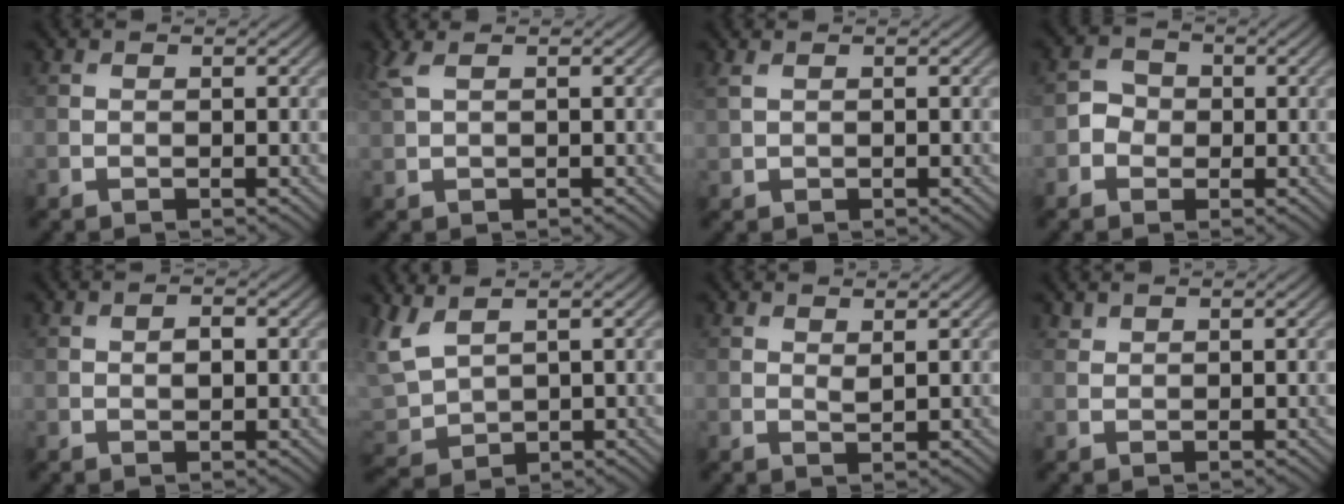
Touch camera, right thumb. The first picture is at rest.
{"total": 2.3, "force": [1.3, 0.6, 1.9], "torque": [-0.050, 0.012, 0.030]}
{"total": 1.4, "force": [0.8, 0.7, 1.0], "torque": [-0.030, 0.003, 0.021]}
{"total": 2.4, "force": [-0.7, 2.2, 0.9], "torque": [-0.015, 0.001, -0.018]}
{"total": 1.6, "force": [0.2, 0.8, 1.3], "torque": [-0.020, 0.000, 0.002]}
{"total": 5.6, "force": [2.6, 3.2, 3.7], "torque": [-0.117, -0.003, 0.054]}
{"total": 0.9, "force": [0.7, 0.2, 0.6], "torque": [-0.016, -0.004, 0.014]}
{"total": 0.8, "force": [0.8, 0.2, 0.1], "torque": [-0.005, 0.000, 0.018]}